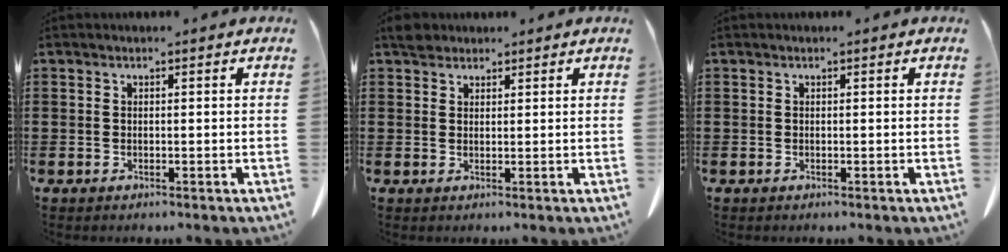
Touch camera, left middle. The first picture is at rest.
{"total": 2.4, "force": [2.1, 1.1, 0.7], "torque": [-0.012, -0.001, 0.040]}
{"total": 0.0}